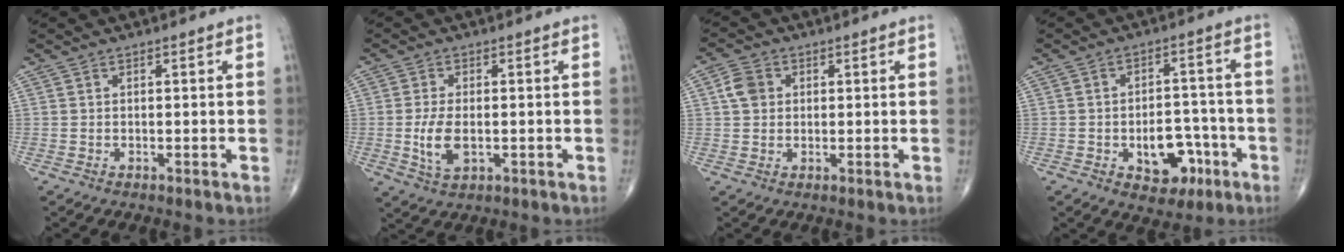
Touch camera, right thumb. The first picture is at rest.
{"total": 6.1, "force": [-0.9, 3.0, 5.2], "torque": [-0.106, -0.008, -0.014]}
{"total": 4.2, "force": [0.9, 3.5, 2.2], "torque": [-0.035, 0.006, 0.011]}
{"total": 9.7, "force": [-3.9, 6.2, 6.4], "torque": [-0.051, 0.035, -0.047]}